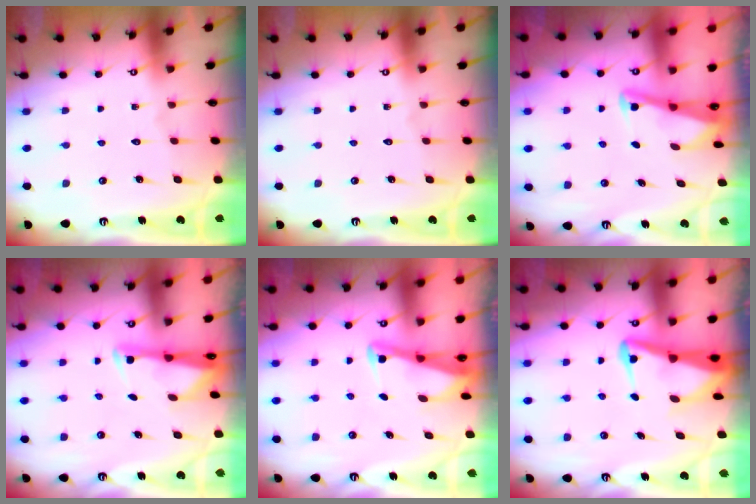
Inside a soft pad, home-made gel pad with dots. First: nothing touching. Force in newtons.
{"total": 0.0}
{"total": 3.0, "press": 2.9, "slide": 0.4}
{"total": 2.7, "press": 2.7, "slide": 0.4}
{"total": 2.7, "press": 2.7, "slide": 0.3}
{"total": 5.6, "press": 5.6, "slide": 0.6}